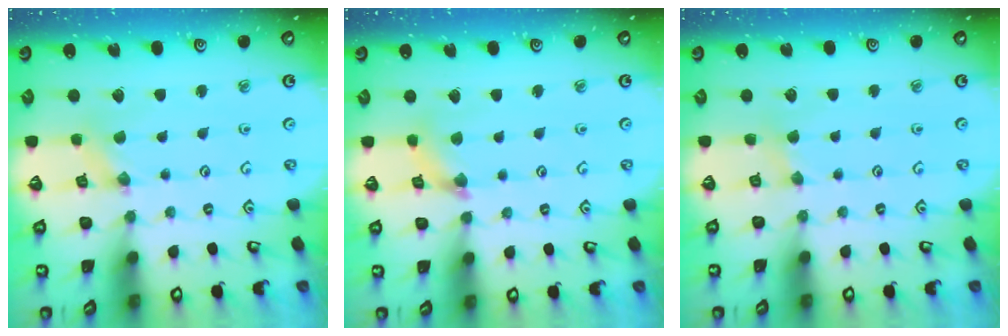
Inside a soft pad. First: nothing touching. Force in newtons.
{"total": 4.7, "press": 4.6, "slide": 0.6}
{"total": 2.6, "press": 2.6, "slide": 0.4}